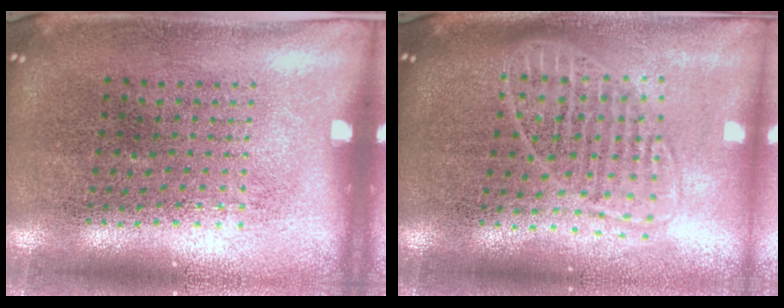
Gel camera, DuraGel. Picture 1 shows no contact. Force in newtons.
{"total": 1.8, "press": 1.4, "slide": 1.0}